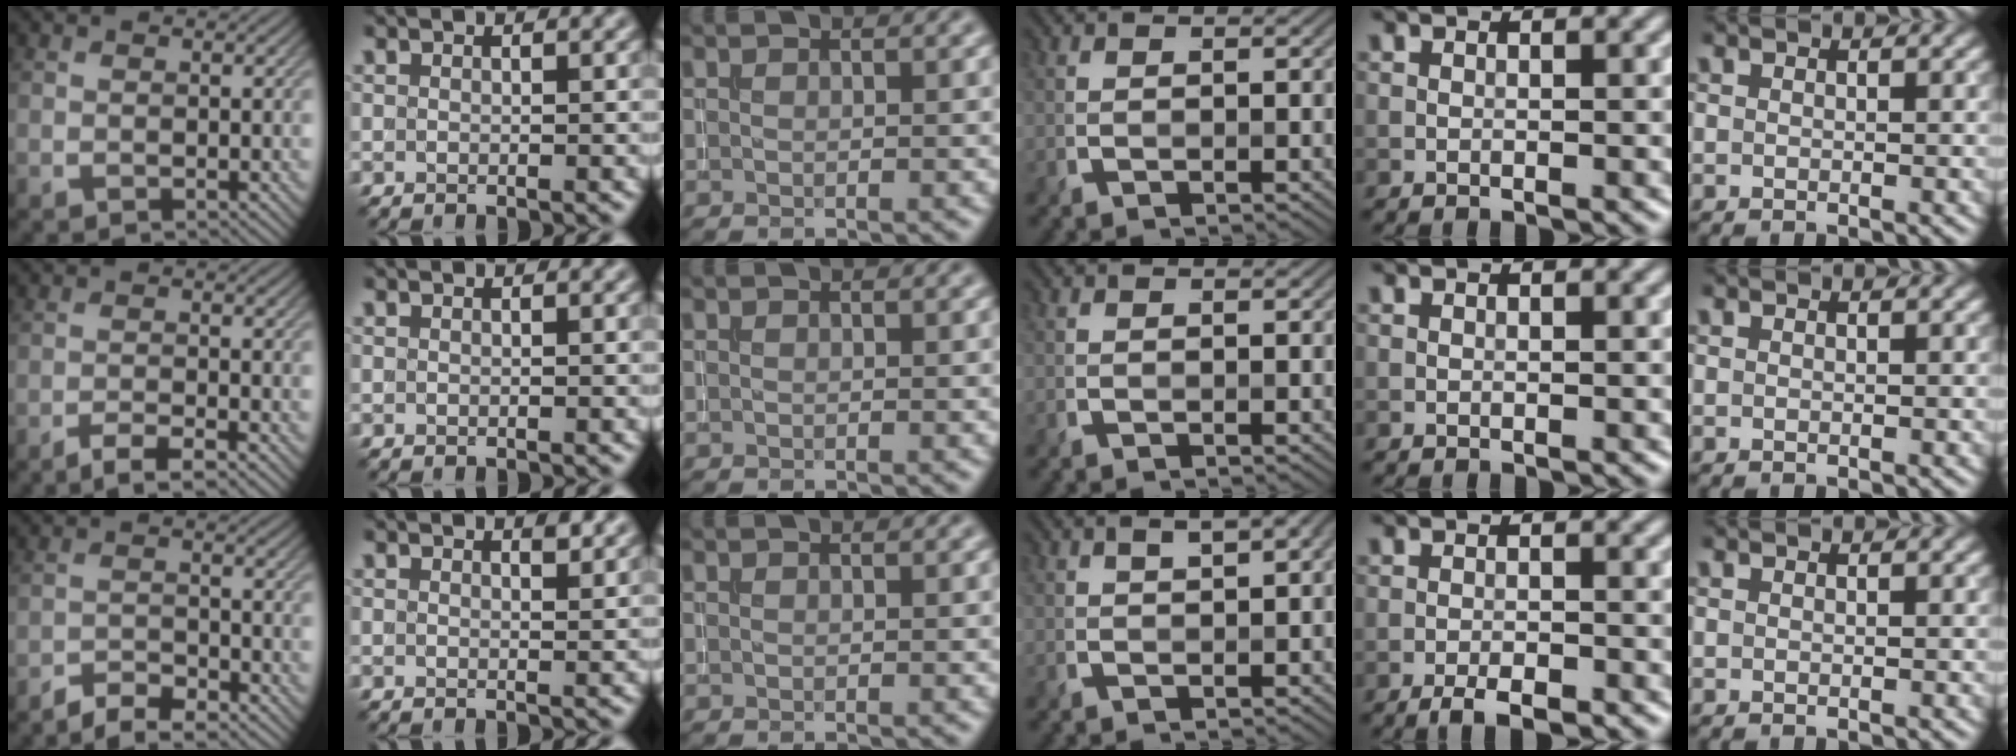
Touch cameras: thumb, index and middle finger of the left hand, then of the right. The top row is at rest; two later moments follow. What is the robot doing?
{"motion": "pour", "object": "almond"}